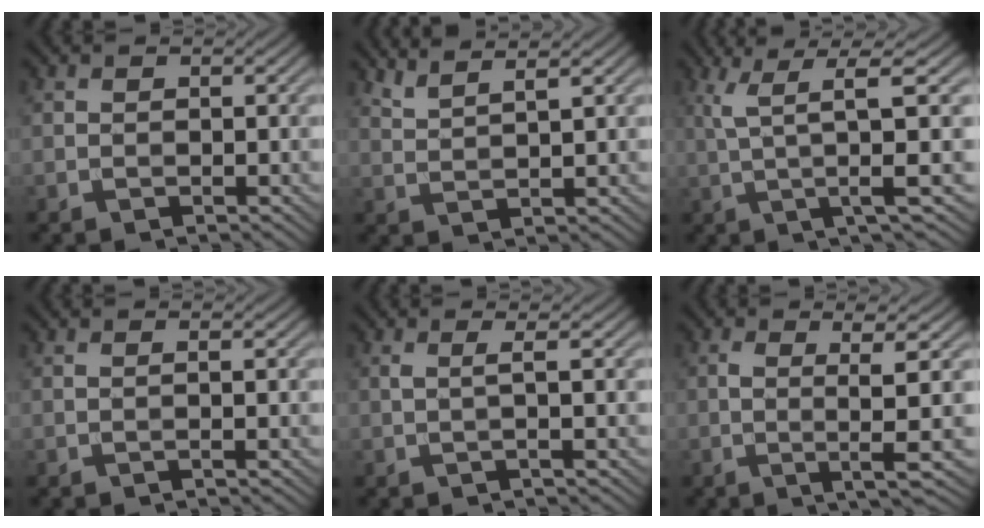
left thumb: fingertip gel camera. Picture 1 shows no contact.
{"total": 3.7, "force": [2.9, 0.5, 2.3], "torque": [-0.034, 0.005, 0.055]}
{"total": 7.9, "force": [2.1, 0.8, 7.6], "torque": [-0.145, 0.021, 0.041]}
{"total": 0.8, "force": [0.0, -0.1, 0.8], "torque": [-0.015, 0.003, -0.004]}
{"total": 1.7, "force": [0.2, 0.0, 1.7], "torque": [-0.035, 0.006, -0.005]}
{"total": 5.2, "force": [0.1, 0.3, 5.2], "torque": [-0.099, 0.008, -0.001]}